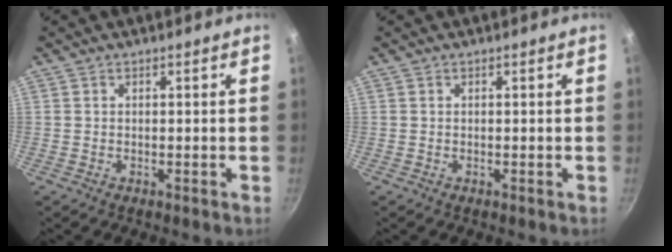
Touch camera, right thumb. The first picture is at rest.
{"total": 0.0}